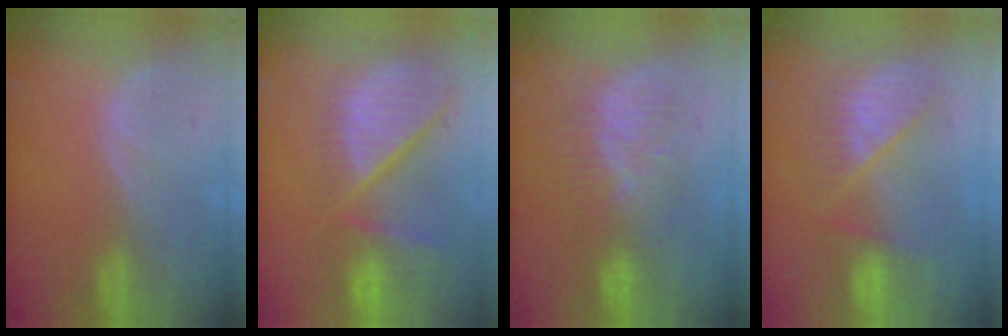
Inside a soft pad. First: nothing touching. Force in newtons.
{"total": 13.1, "press": 10.9, "slide": 7.2}
{"total": 8.1, "press": 7.1, "slide": 3.9}
{"total": 7.3, "press": 7.2, "slide": 0.6}